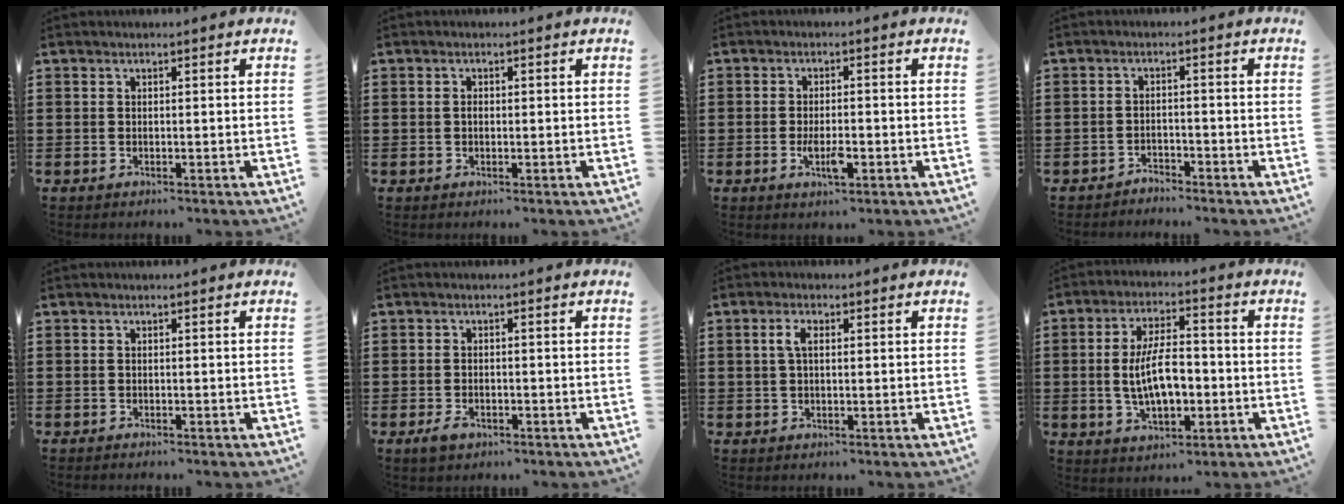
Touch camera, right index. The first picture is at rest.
{"total": 0.8, "force": [-0.1, 0.4, 0.7], "torque": [-0.015, 0.000, -0.001]}
{"total": 4.3, "force": [-1.4, 1.5, 3.8], "torque": [-0.078, -0.001, -0.026]}
{"total": 2.0, "force": [-2.0, 0.3, -0.2], "torque": [-0.004, 0.004, -0.044]}
{"total": 0.5, "force": [-0.5, 0.0, -0.1], "torque": [0.001, 0.001, -0.012]}
{"total": 2.1, "force": [-1.3, 1.1, 1.2], "torque": [-0.030, -0.003, -0.025]}
{"total": 2.6, "force": [0.5, 1.1, 2.3], "torque": [-0.057, 0.004, 0.004]}
{"total": 9.0, "force": [-1.0, 4.3, 7.9], "torque": [-0.158, 0.003, -0.024]}